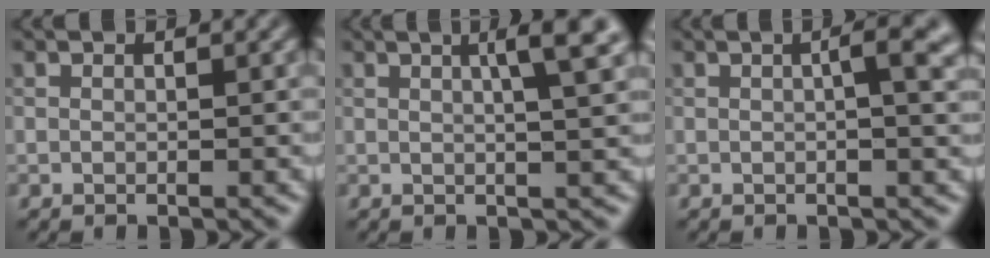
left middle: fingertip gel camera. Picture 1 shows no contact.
{"total": 4.7, "force": [1.6, 0.9, 4.3], "torque": [-0.052, 0.013, 0.019]}
{"total": 3.9, "force": [0.5, 1.0, 3.7], "torque": [-0.047, 0.012, 0.003]}